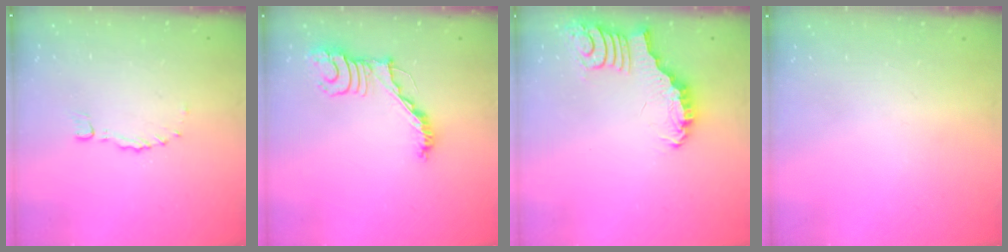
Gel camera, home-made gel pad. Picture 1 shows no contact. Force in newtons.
{"total": 12.8, "press": 12.8, "slide": 0.9}
{"total": 3.3, "press": 3.3, "slide": 0.4}
{"total": 0.0}